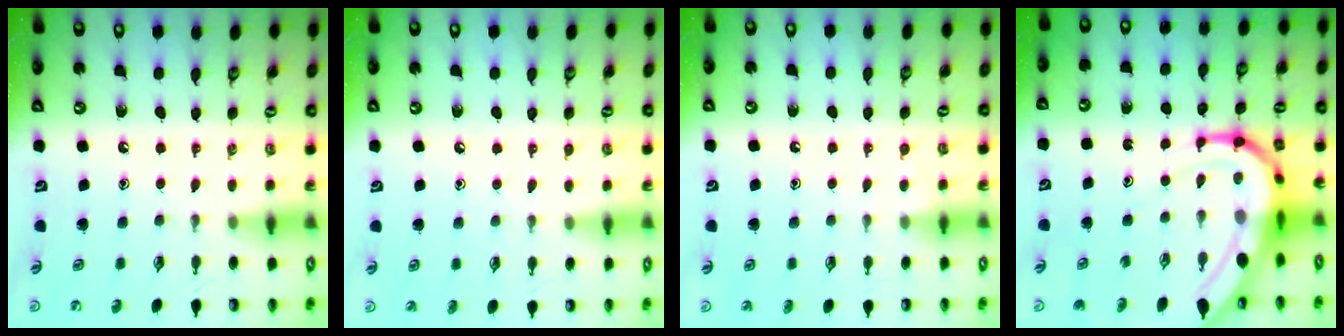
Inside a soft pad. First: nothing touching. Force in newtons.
{"total": 3.5, "press": 3.5, "slide": 0.3}
{"total": 2.6, "press": 2.5, "slide": 0.3}
{"total": 13.9, "press": 13.8, "slide": 1.3}